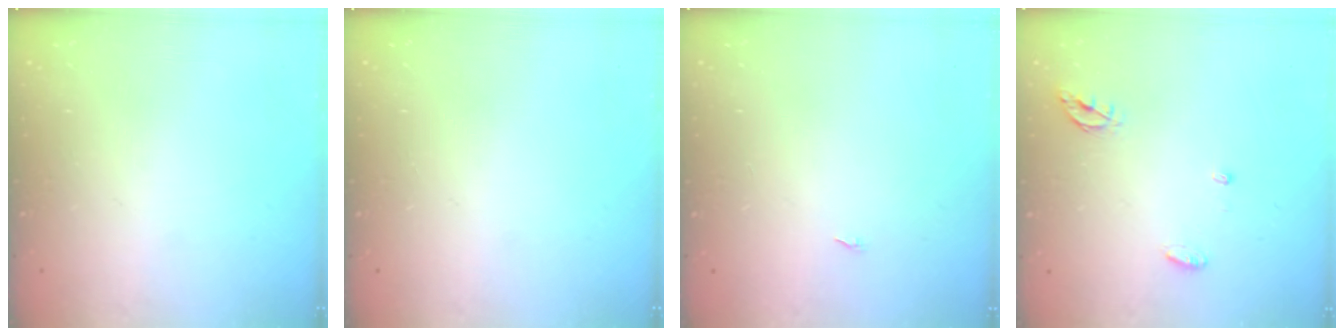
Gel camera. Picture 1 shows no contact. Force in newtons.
{"total": 0.0}
{"total": 4.0, "press": 1.3, "slide": 3.7}
{"total": 4.4, "press": 4.4, "slide": 0.4}